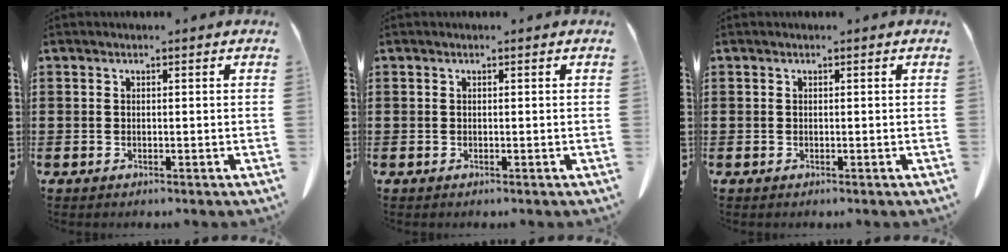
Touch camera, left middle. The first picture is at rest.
{"total": 0.0}
{"total": 0.0}